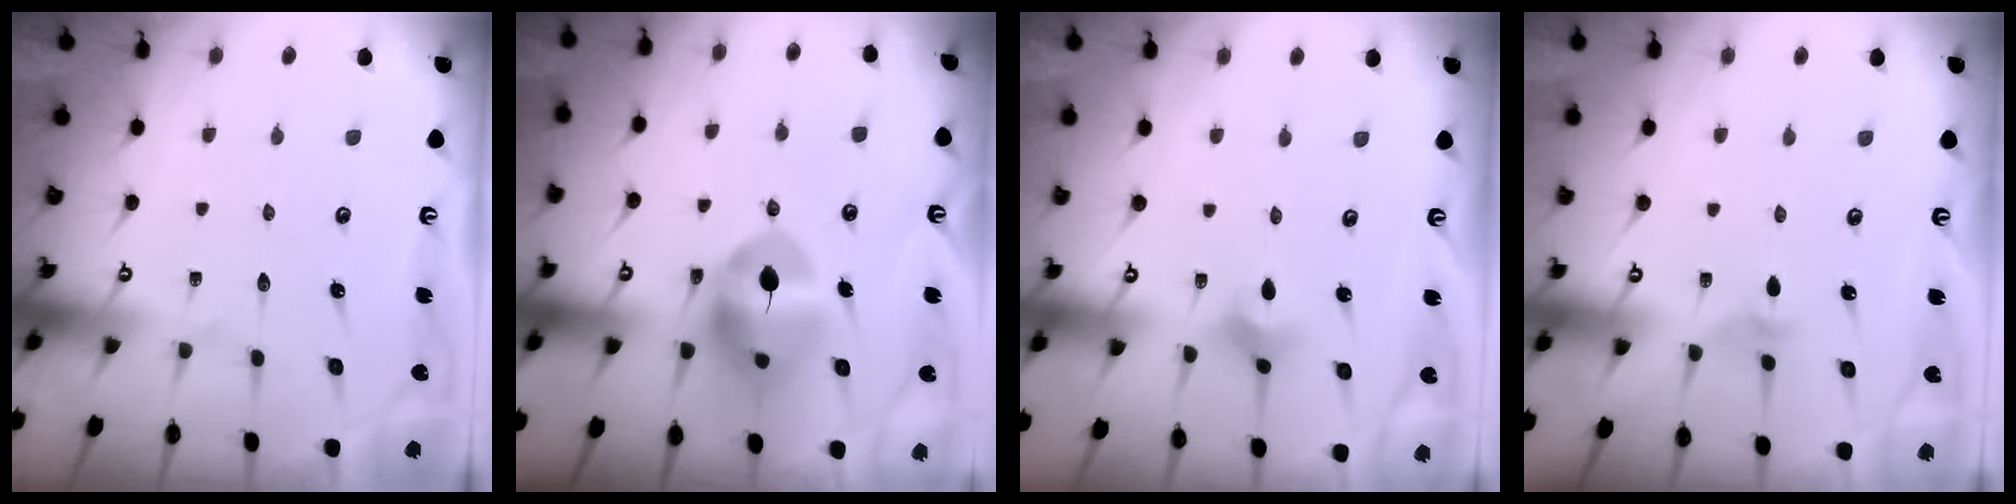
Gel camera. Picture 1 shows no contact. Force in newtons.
{"total": 11.2, "press": 11.0, "slide": 2.0}
{"total": 2.8, "press": 2.7, "slide": 0.7}
{"total": 3.4, "press": 3.3, "slide": 0.9}